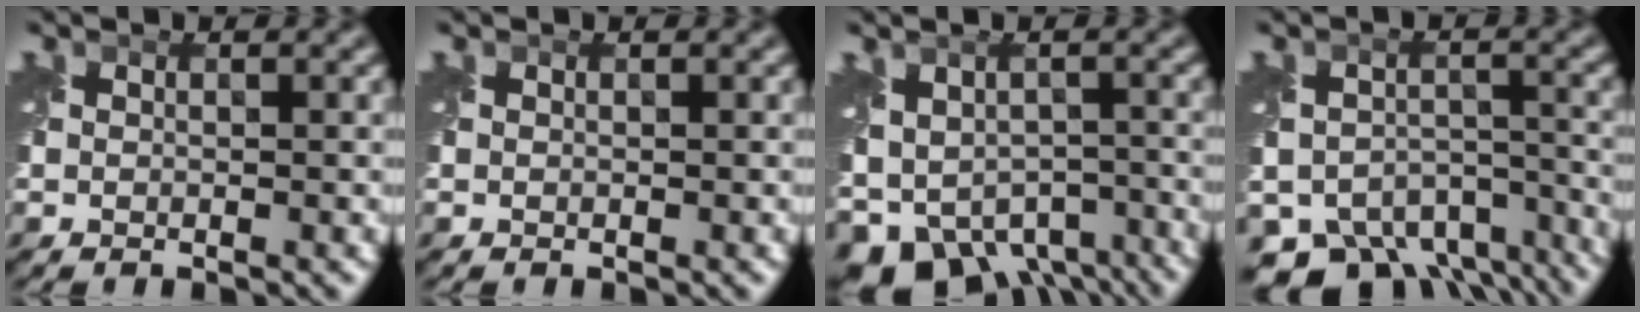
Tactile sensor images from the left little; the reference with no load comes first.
{"total": 0.0}
{"total": 9.1, "force": [-5.1, 5.8, 4.8], "torque": [-0.093, -0.022, -0.069]}
{"total": 11.7, "force": [-9.4, 5.8, 3.7], "torque": [-0.047, -0.015, -0.120]}